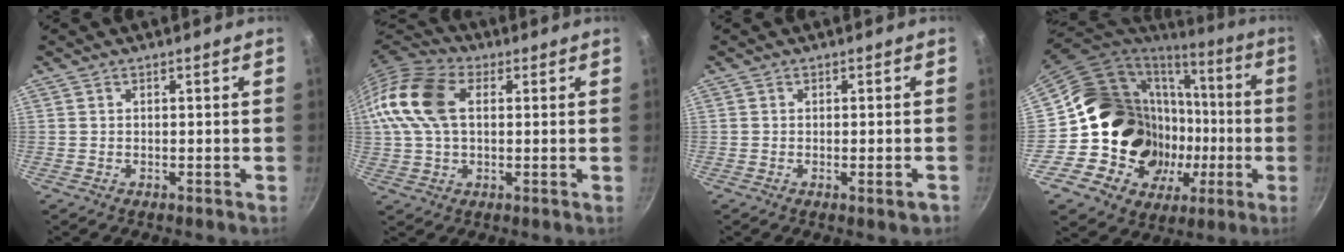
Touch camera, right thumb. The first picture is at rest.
{"total": 15.1, "force": [2.6, 9.7, 11.3], "torque": [-0.216, 0.024, 0.033]}
{"total": 2.1, "force": [-0.9, 0.4, 1.9], "torque": [-0.025, 0.001, -0.014]}
{"total": 22.1, "force": [1.6, 19.2, 11.0], "torque": [-0.165, 0.025, 0.047]}